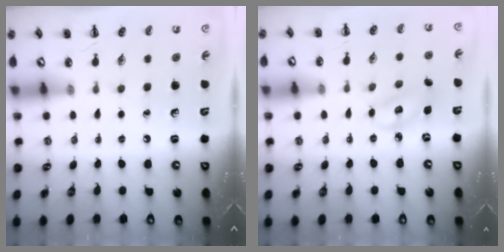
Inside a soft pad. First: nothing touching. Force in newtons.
{"total": 4.5, "press": 4.5, "slide": 0.7}